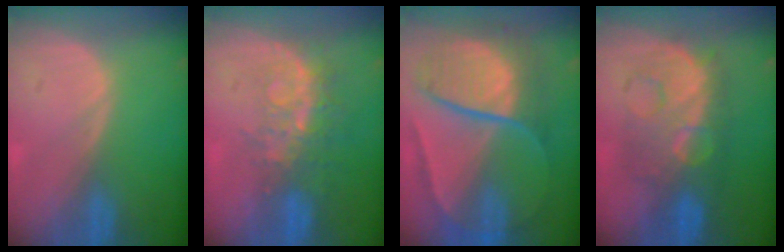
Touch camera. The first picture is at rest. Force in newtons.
{"total": 8.5, "press": 7.0, "slide": 4.7}
{"total": 10.7, "press": 10.6, "slide": 1.0}
{"total": 9.4, "press": 9.3, "slide": 0.5}